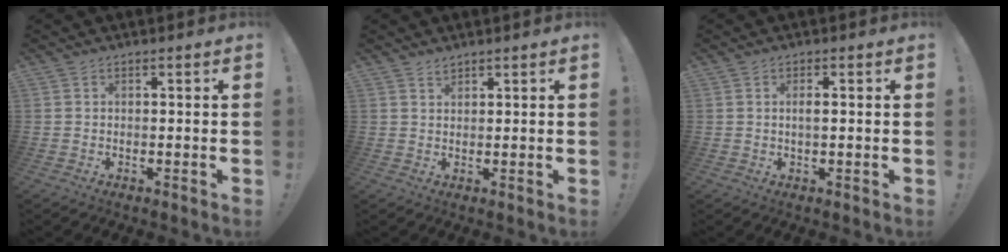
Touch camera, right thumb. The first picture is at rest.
{"total": 1.5, "force": [1.3, 0.6, 0.5], "torque": [-0.002, -0.007, 0.023]}
{"total": 1.9, "force": [0.0, 0.6, 1.9], "torque": [-0.029, 0.001, -0.004]}